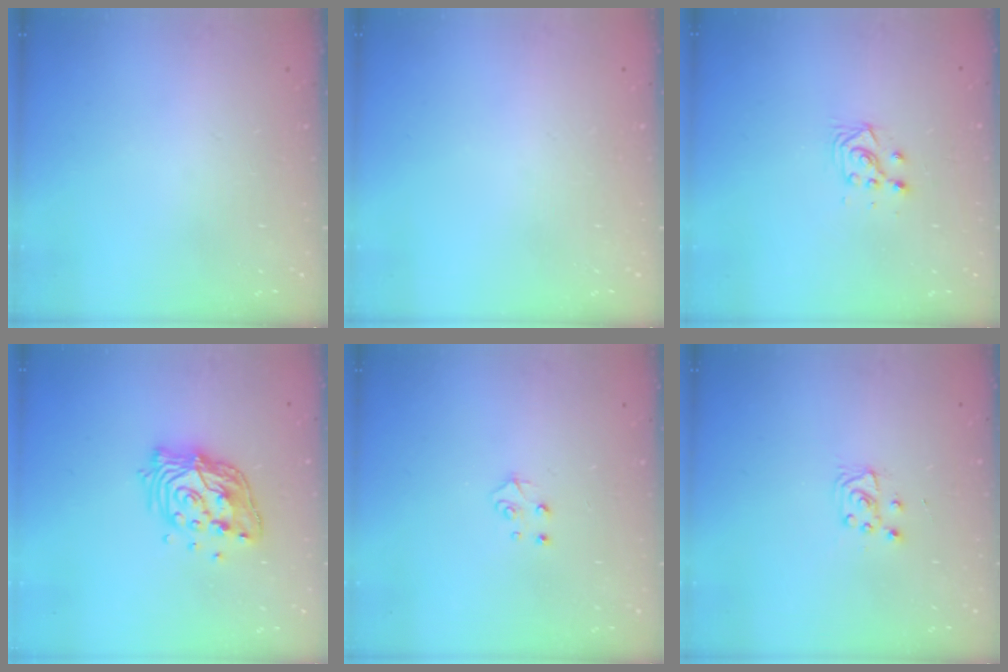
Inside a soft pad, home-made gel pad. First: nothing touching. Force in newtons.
{"total": 0.0}
{"total": 3.5, "press": 3.4, "slide": 0.9}
{"total": 14.4, "press": 14.3, "slide": 1.0}
{"total": 4.5, "press": 4.4, "slide": 0.4}
{"total": 4.9, "press": 4.9, "slide": 0.5}